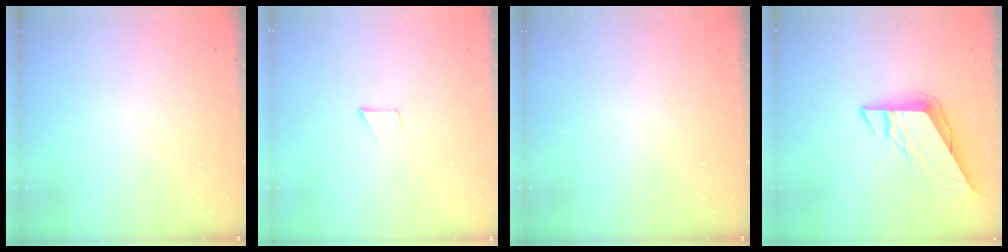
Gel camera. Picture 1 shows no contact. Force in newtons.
{"total": 3.3, "press": 3.3, "slide": 0.3}
{"total": 0.0}
{"total": 9.4, "press": 9.3, "slide": 0.7}